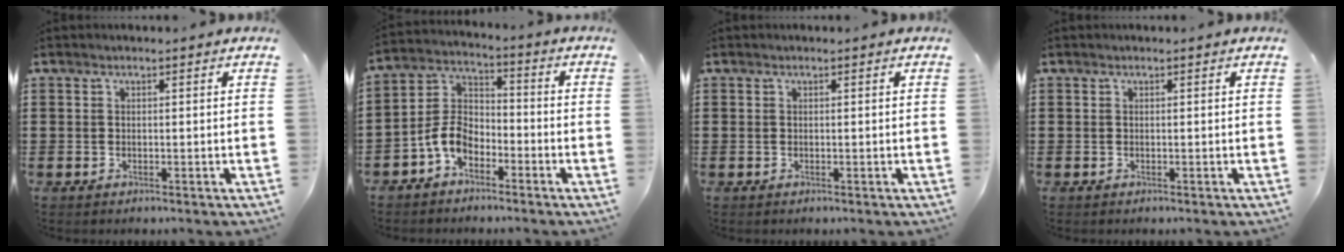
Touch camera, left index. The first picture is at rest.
{"total": 6.8, "force": [-4.1, 3.9, 3.7], "torque": [-0.104, 0.004, -0.089]}
{"total": 0.0}
{"total": 0.0}